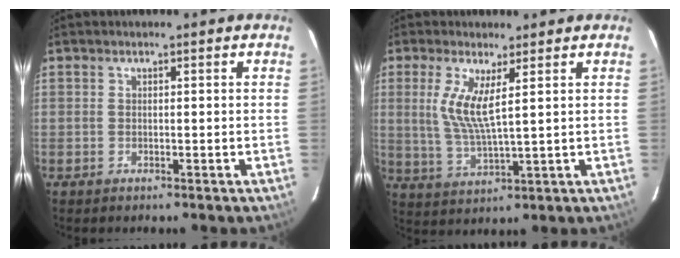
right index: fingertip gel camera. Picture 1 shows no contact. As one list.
[{"total": 7.2, "force": [2.3, 1.2, 6.7], "torque": [-0.142, -0.011, 0.050]}]